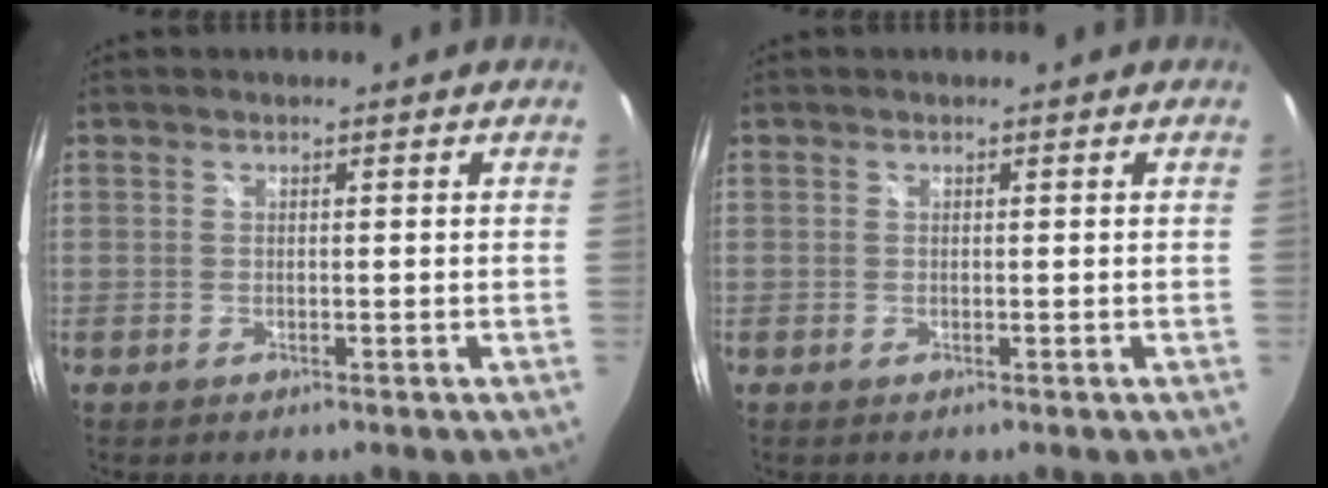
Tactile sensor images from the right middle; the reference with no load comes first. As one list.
[{"total": 0.0}]